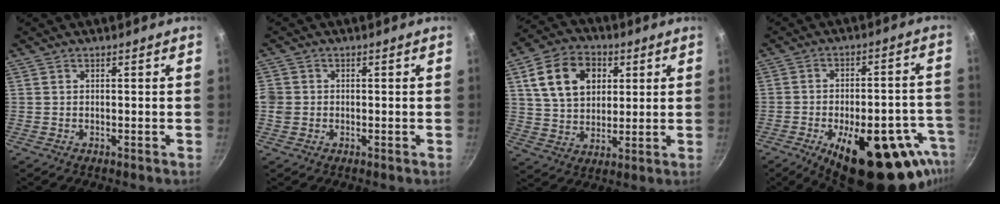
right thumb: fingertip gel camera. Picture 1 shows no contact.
{"total": 2.9, "force": [-0.2, 2.7, 1.1], "torque": [-0.014, 0.006, -0.007]}
{"total": 14.6, "force": [4.6, 10.6, 9.0], "torque": [-0.133, -0.001, 0.078]}
{"total": 25.3, "force": [-12.7, 11.0, 18.9], "torque": [-0.194, 0.042, -0.168]}